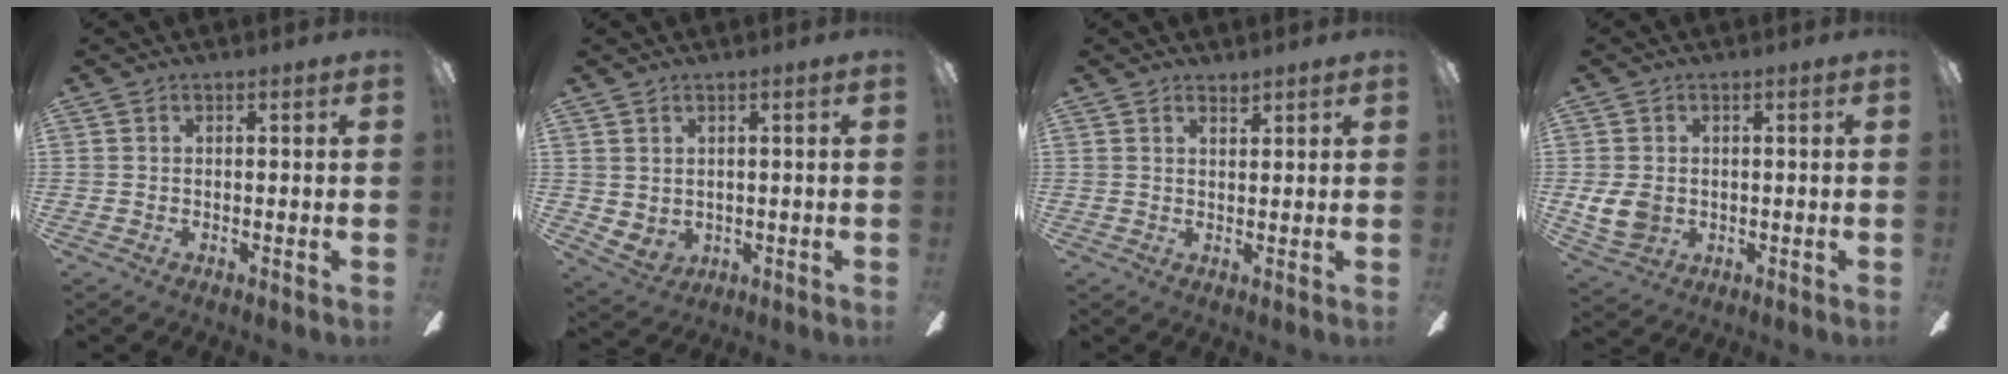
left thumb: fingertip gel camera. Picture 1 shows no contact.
{"total": 2.8, "force": [2.1, 1.6, 0.7], "torque": [-0.020, -0.013, 0.041]}
{"total": 1.8, "force": [1.7, 0.2, 0.2], "torque": [-0.007, -0.006, 0.033]}
{"total": 6.5, "force": [0.2, 5.3, 3.8], "torque": [-0.087, 0.004, 0.006]}